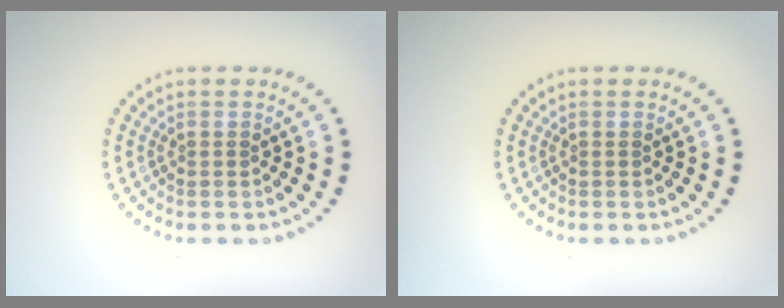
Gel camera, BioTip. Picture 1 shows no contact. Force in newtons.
{"total": 0.0}